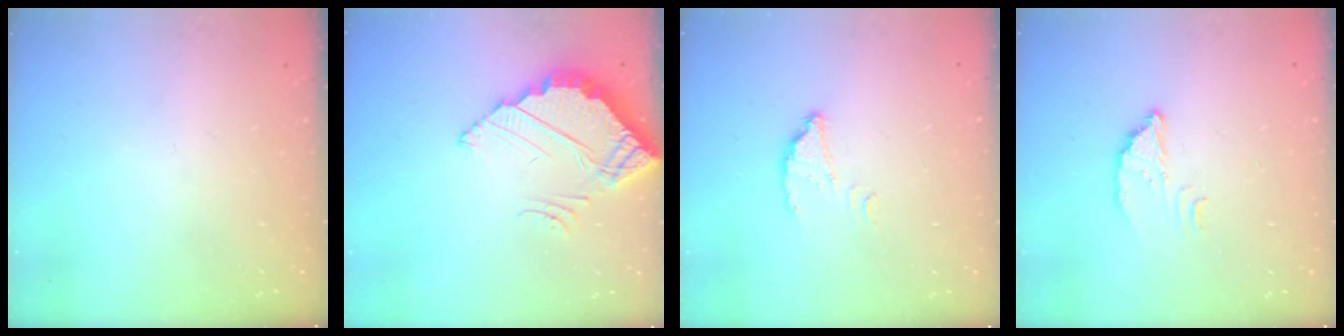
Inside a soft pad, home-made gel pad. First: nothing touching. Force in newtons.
{"total": 4.0, "press": 4.0, "slide": 0.3}
{"total": 2.5, "press": 2.5, "slide": 0.2}
{"total": 3.2, "press": 3.2, "slide": 0.2}